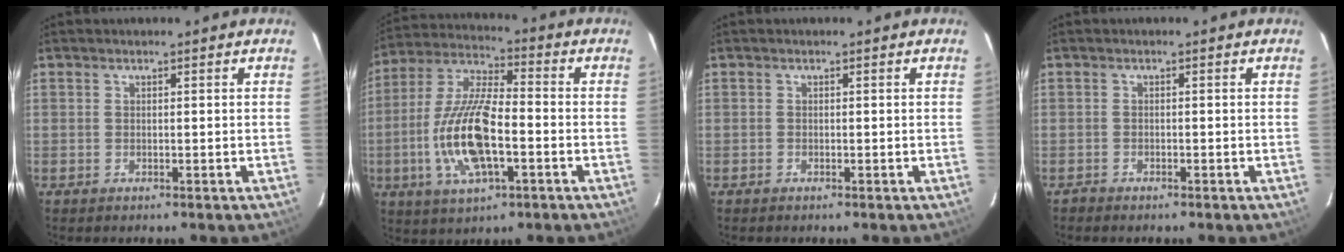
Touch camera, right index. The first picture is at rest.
{"total": 15.7, "force": [-4.1, 5.5, 14.2], "torque": [-0.298, -0.004, -0.079]}
{"total": 0.0}
{"total": 1.2, "force": [-1.1, 0.3, 0.2], "torque": [-0.011, 0.000, -0.018]}